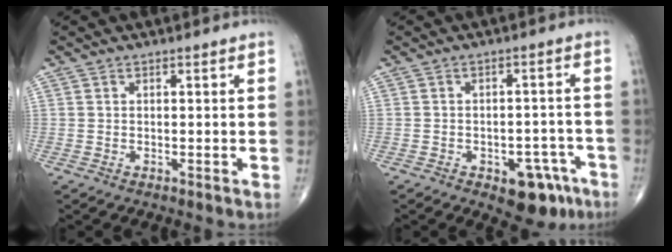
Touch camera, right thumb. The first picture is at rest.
{"total": 8.9, "force": [-5.0, 4.8, 5.5], "torque": [-0.039, 0.038, -0.058]}